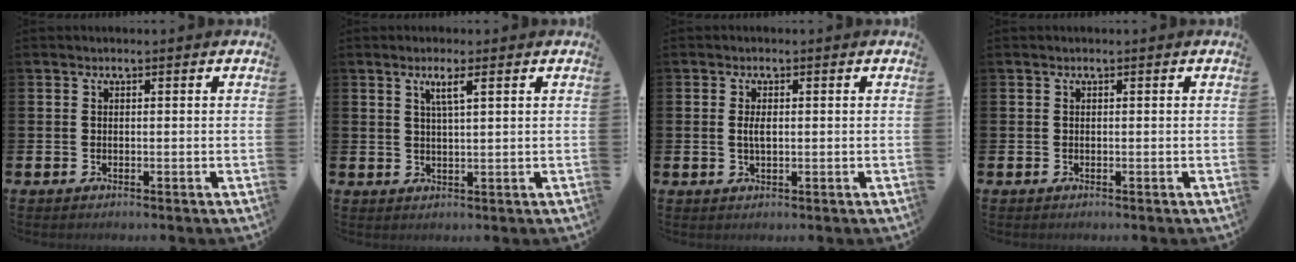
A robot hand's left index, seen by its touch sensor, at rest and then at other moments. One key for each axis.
{"total": 2.8, "fx": 1.7, "fy": 0.4, "fz": 2.2, "tx": -0.044, "ty": 0.003, "tz": 0.028}
{"total": 2.0, "fx": 0.1, "fy": 0.8, "fz": 1.8, "tx": -0.027, "ty": 0.001, "tz": -0.002}
{"total": 0.0}